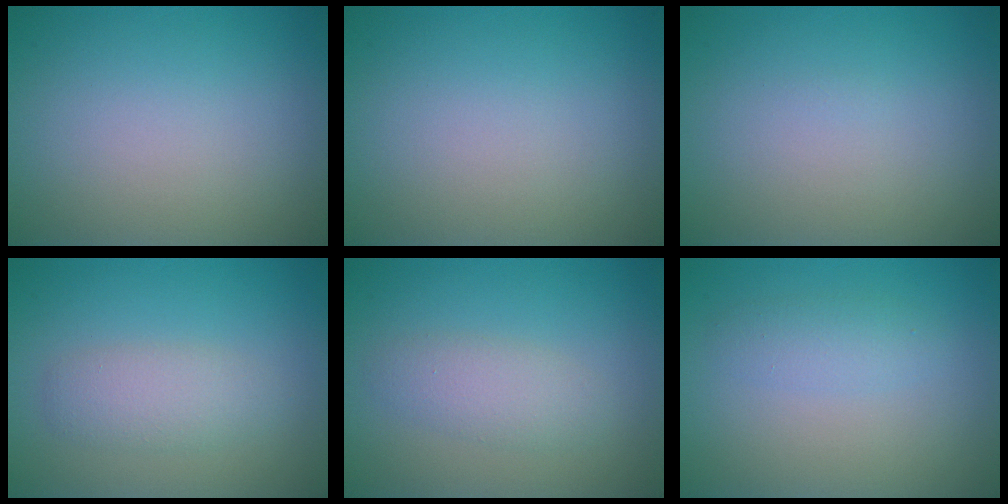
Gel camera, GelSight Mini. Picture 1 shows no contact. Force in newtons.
{"total": 0.0}
{"total": 0.0}
{"total": 2.7, "press": 2.7, "slide": 0.1}
{"total": 2.5, "press": 2.5, "slide": 0.1}
{"total": 1.6, "press": 1.6, "slide": 0.0}